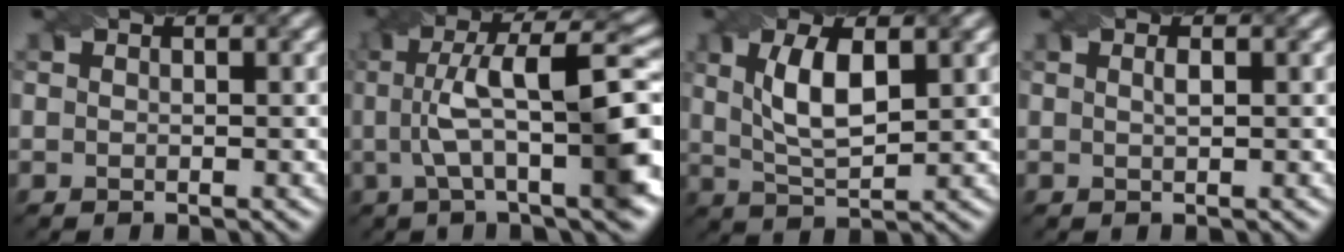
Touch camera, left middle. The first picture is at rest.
{"total": 11.7, "force": [0.6, 3.2, 11.3], "torque": [-0.166, 0.015, 0.010]}
{"total": 5.4, "force": [1.5, 2.1, 4.8], "torque": [-0.101, 0.003, 0.030]}
{"total": 0.9, "force": [0.2, 0.3, 0.8], "torque": [-0.013, 0.001, 0.004]}